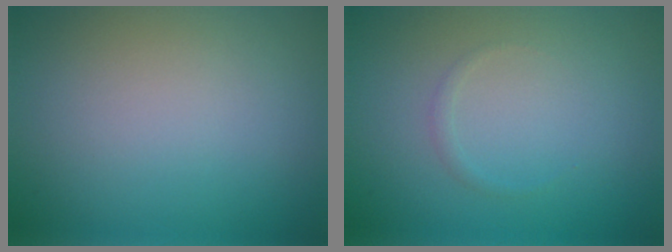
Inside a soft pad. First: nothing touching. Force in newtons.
{"total": 0.6, "press": 0.6, "slide": 0.1}